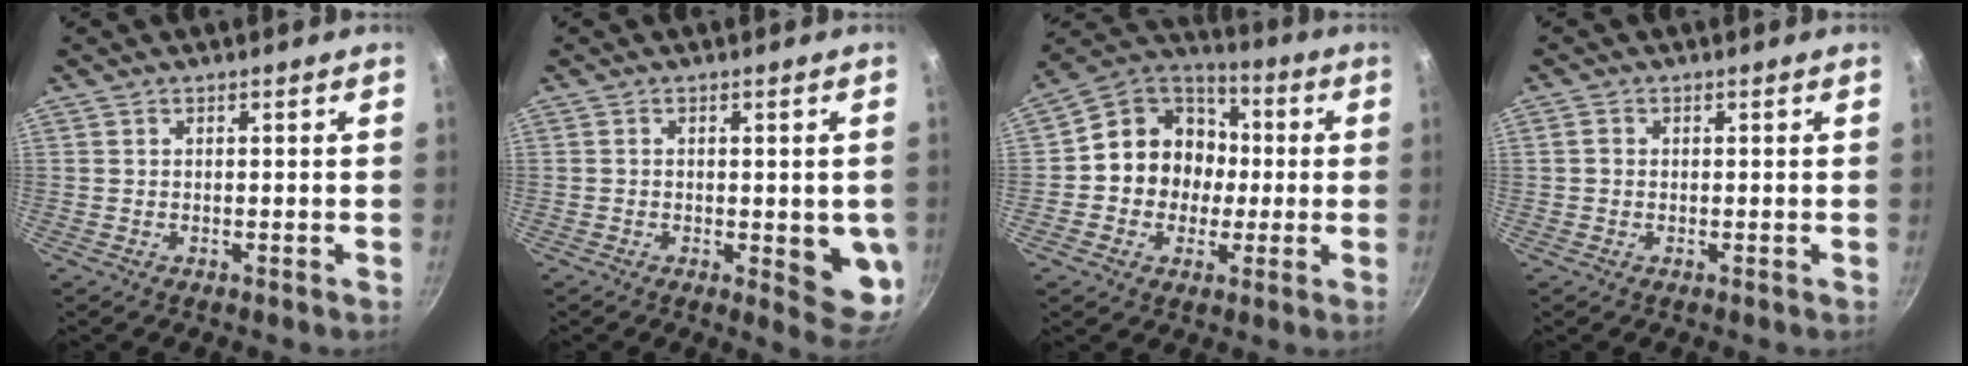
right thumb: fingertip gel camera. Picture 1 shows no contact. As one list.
[{"total": 8.2, "force": [-1.1, 3.1, 7.5], "torque": [-0.068, -0.013, -0.011]}, {"total": 14.6, "force": [-0.3, 13.0, 6.7], "torque": [-0.067, 0.031, -0.020]}, {"total": 1.2, "force": [0.0, 1.1, 0.5], "torque": [-0.010, 0.005, -0.002]}]